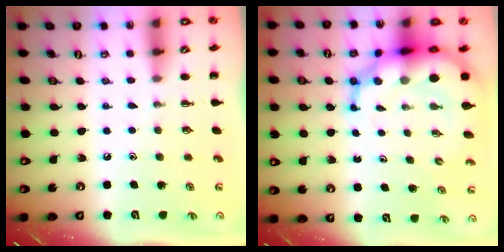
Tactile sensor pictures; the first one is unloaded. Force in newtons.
{"total": 13.3, "press": 12.9, "slide": 3.2}